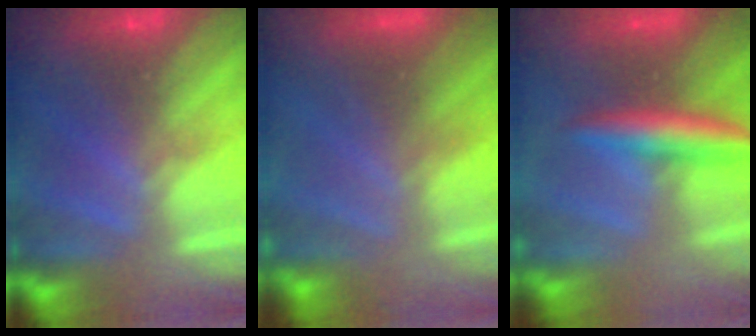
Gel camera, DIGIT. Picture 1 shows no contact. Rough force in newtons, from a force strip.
{"total": 7.5}
{"total": 9.0}